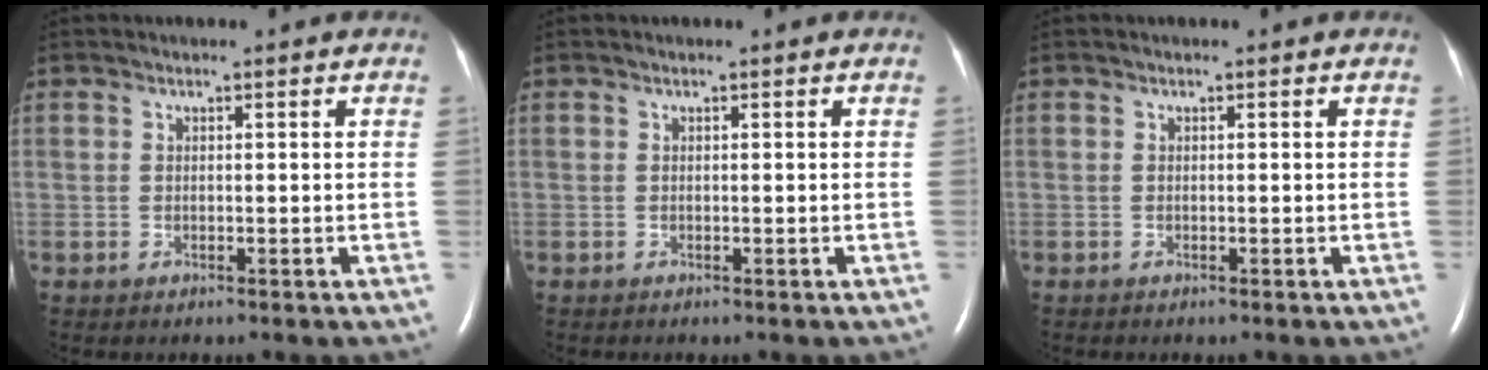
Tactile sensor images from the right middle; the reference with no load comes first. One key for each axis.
{"total": 0.0}
{"total": 0.0}